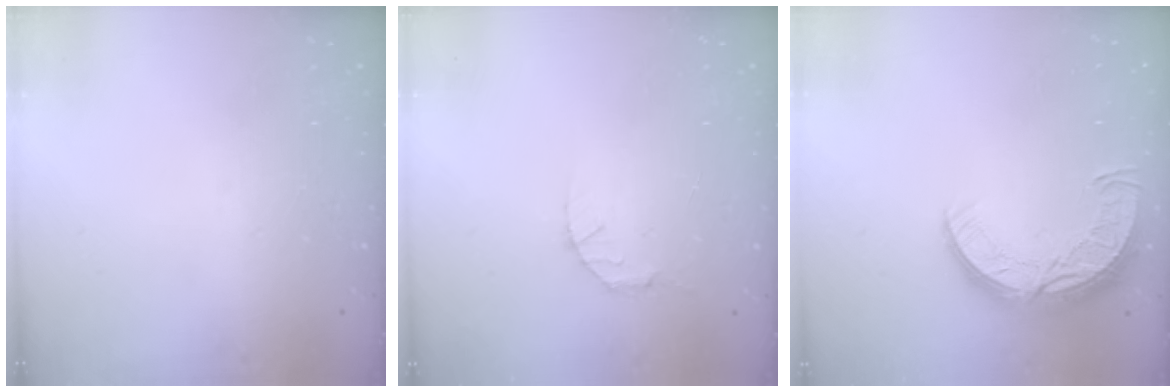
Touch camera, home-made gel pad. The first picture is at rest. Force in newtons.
{"total": 2.8, "press": 2.8, "slide": 0.4}
{"total": 11.7, "press": 11.7, "slide": 0.9}